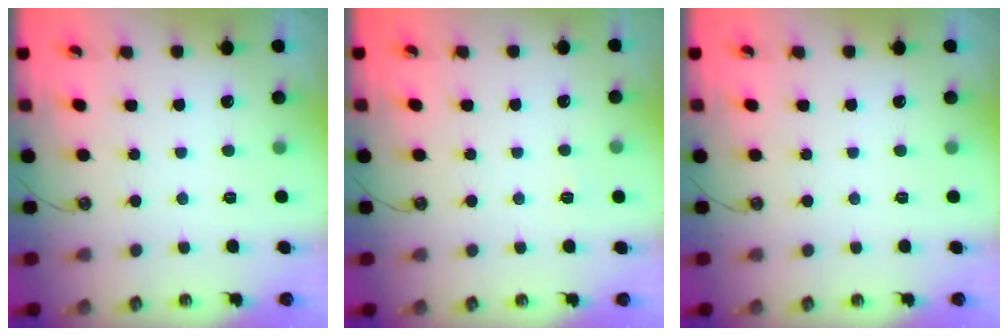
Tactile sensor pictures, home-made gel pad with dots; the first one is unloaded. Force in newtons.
{"total": 2.4, "press": 2.4, "slide": 0.4}
{"total": 0.0}